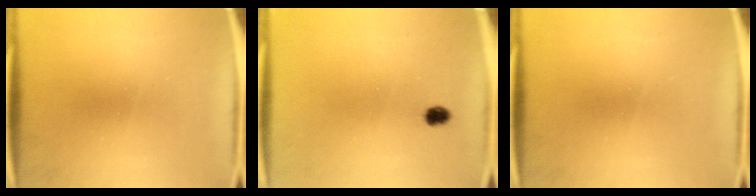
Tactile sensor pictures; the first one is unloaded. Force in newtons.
{"total": 1.9}
{"total": 0.0}